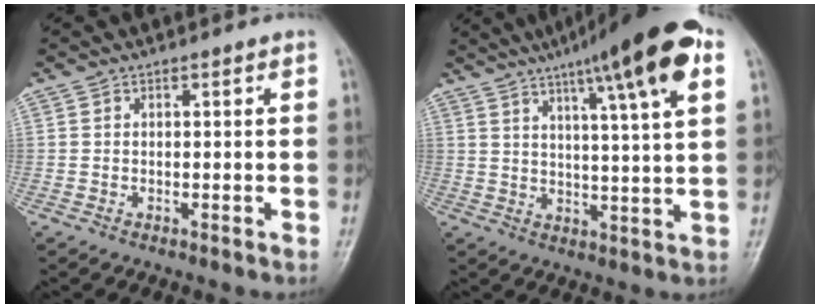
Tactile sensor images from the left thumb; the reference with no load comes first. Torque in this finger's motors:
{"motor_torque": [0.66, 0.50, 1.70, -1.07, 0.24]}